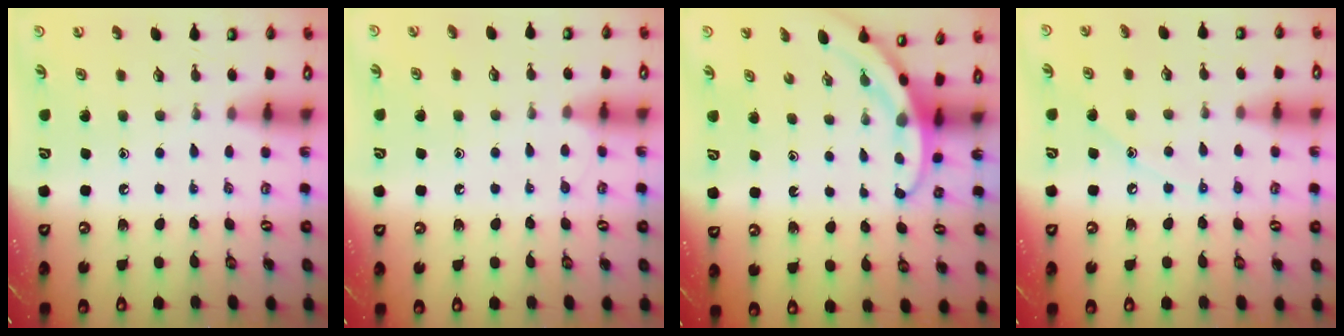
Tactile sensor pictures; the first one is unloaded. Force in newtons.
{"total": 4.1, "press": 4.1, "slide": 0.4}
{"total": 3.0, "press": 3.0, "slide": 0.1}
{"total": 6.3, "press": 6.3, "slide": 0.3}